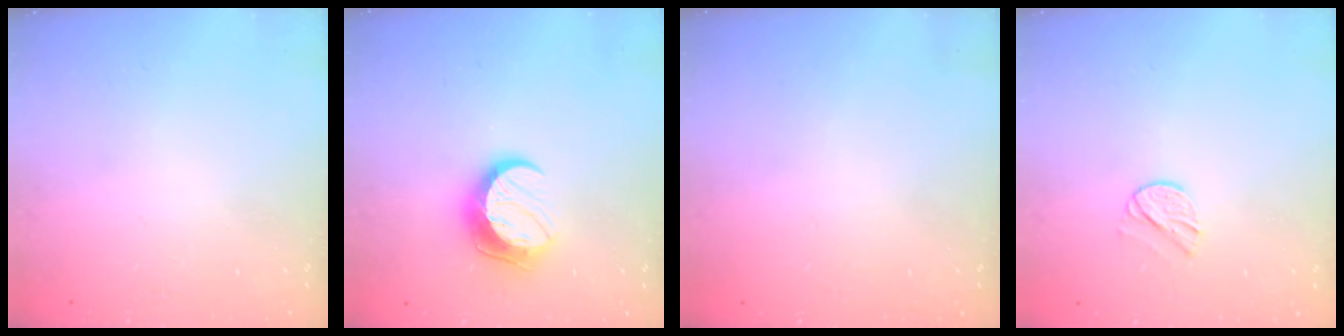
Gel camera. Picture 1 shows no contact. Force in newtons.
{"total": 10.4, "press": 10.4, "slide": 0.5}
{"total": 0.5, "press": 0.5, "slide": 0.1}
{"total": 7.3, "press": 7.3, "slide": 0.4}